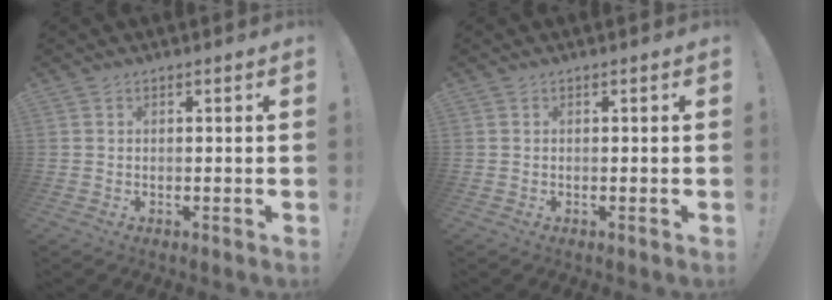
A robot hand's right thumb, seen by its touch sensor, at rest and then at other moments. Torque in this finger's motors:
{"motor_torque": [-0.12, -0.12, -0.01, 0.02, 0.00]}